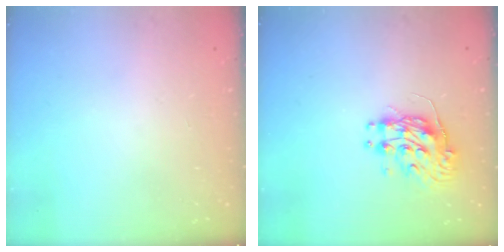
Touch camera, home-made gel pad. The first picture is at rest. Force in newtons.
{"total": 9.6, "press": 9.6, "slide": 0.4}